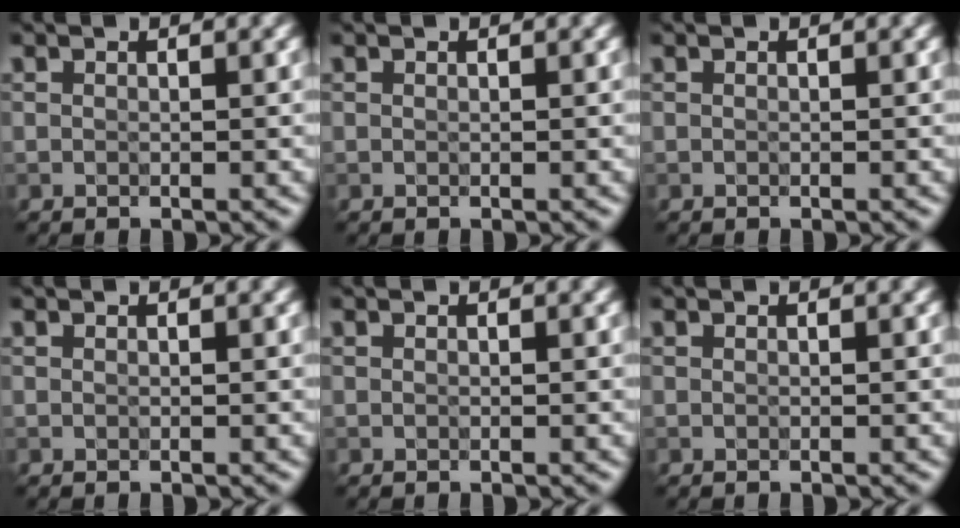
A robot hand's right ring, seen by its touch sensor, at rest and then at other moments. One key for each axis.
{"total": 0.0}
{"total": 0.0}
{"total": 0.0}
{"total": 0.0}
{"total": 0.0}